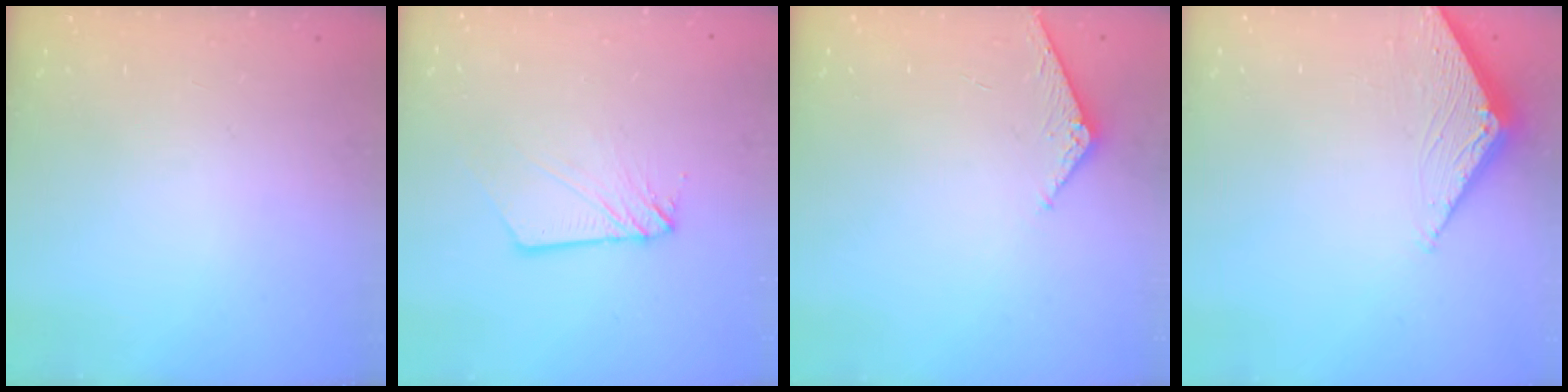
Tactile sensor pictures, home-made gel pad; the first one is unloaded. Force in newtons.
{"total": 4.1, "press": 4.1, "slide": 0.4}
{"total": 4.5, "press": 4.5, "slide": 0.5}
{"total": 2.8, "press": 2.8, "slide": 0.3}